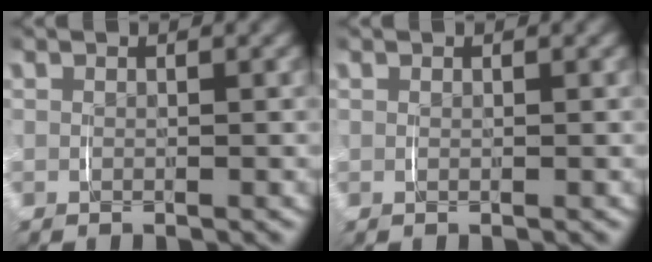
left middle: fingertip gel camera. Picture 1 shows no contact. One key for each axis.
{"total": 0.0}